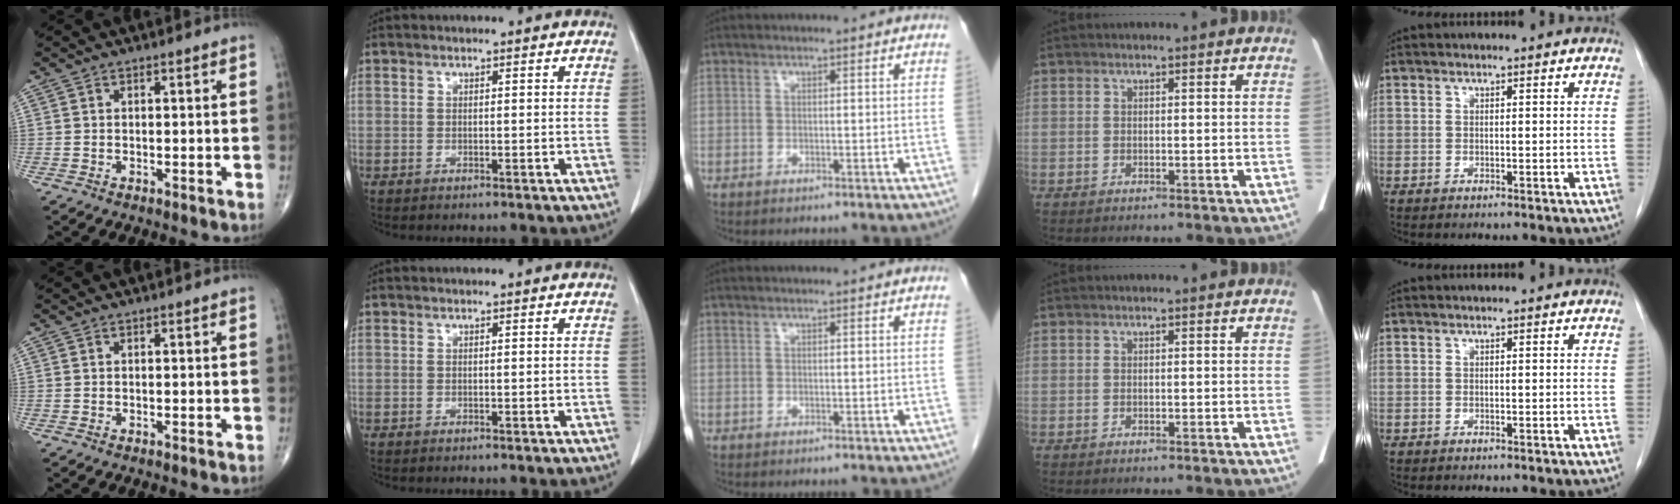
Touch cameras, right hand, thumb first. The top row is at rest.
{}